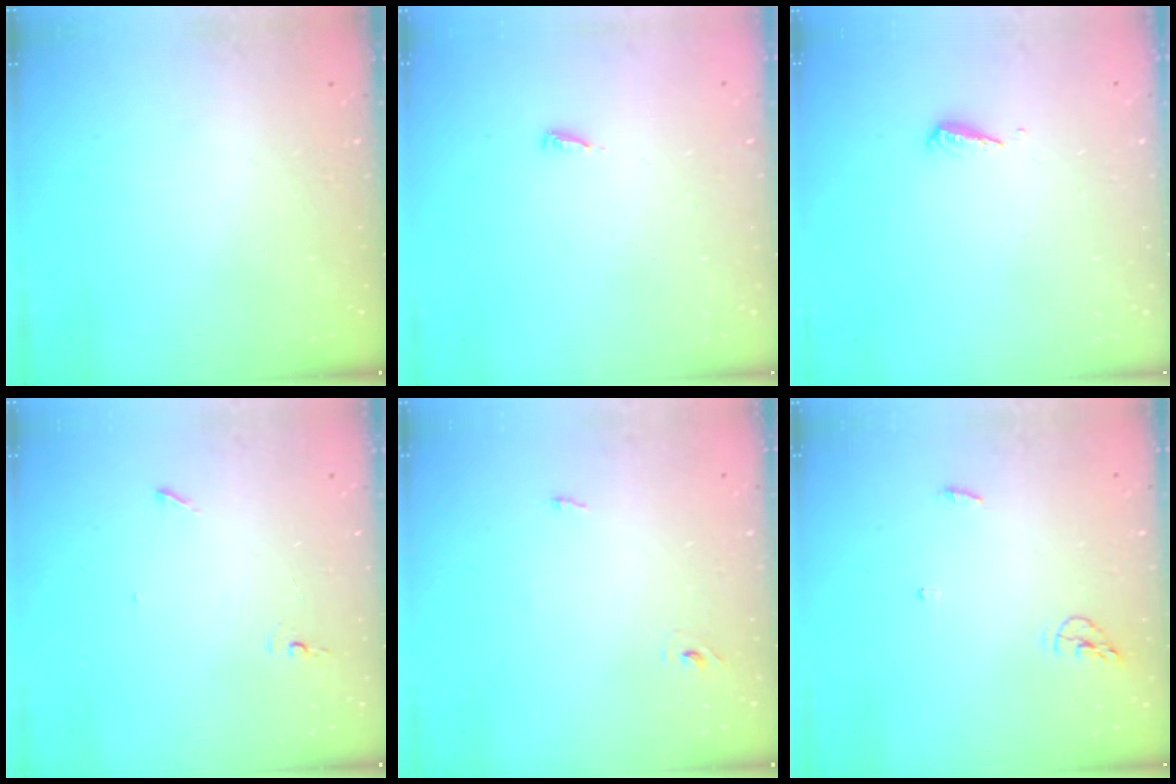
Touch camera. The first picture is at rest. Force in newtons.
{"total": 2.9, "press": 2.9, "slide": 0.2}
{"total": 3.0, "press": 3.0, "slide": 0.2}
{"total": 4.7, "press": 4.5, "slide": 1.4}
{"total": 2.3, "press": 2.1, "slide": 1.0}
{"total": 5.2, "press": 5.2, "slide": 0.7}